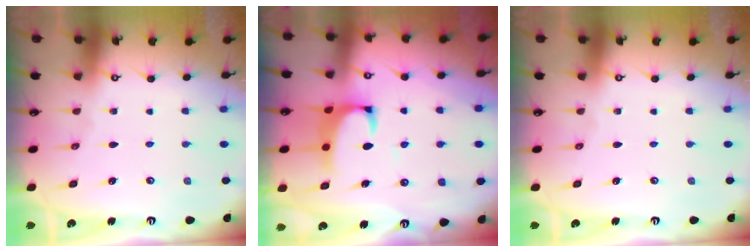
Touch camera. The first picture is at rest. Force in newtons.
{"total": 2.1, "press": 1.9, "slide": 0.9}
{"total": 0.0}